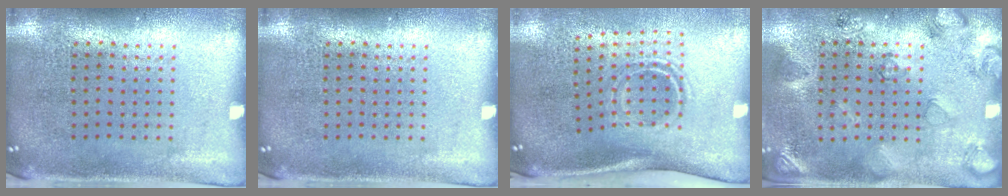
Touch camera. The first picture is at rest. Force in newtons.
{"total": 0.0}
{"total": 1.8, "press": 1.1, "slide": 1.5}
{"total": 2.6, "press": 1.8, "slide": 1.9}